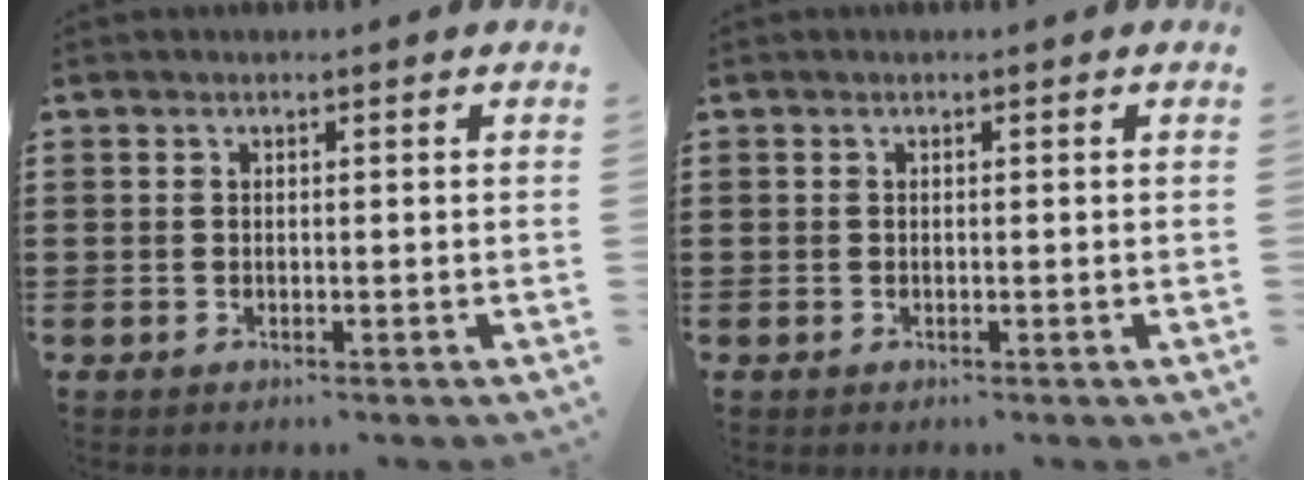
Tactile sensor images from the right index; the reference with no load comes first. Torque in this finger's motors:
{"motor_torque": [-0.02, 0.02, 0.00, 0.00]}